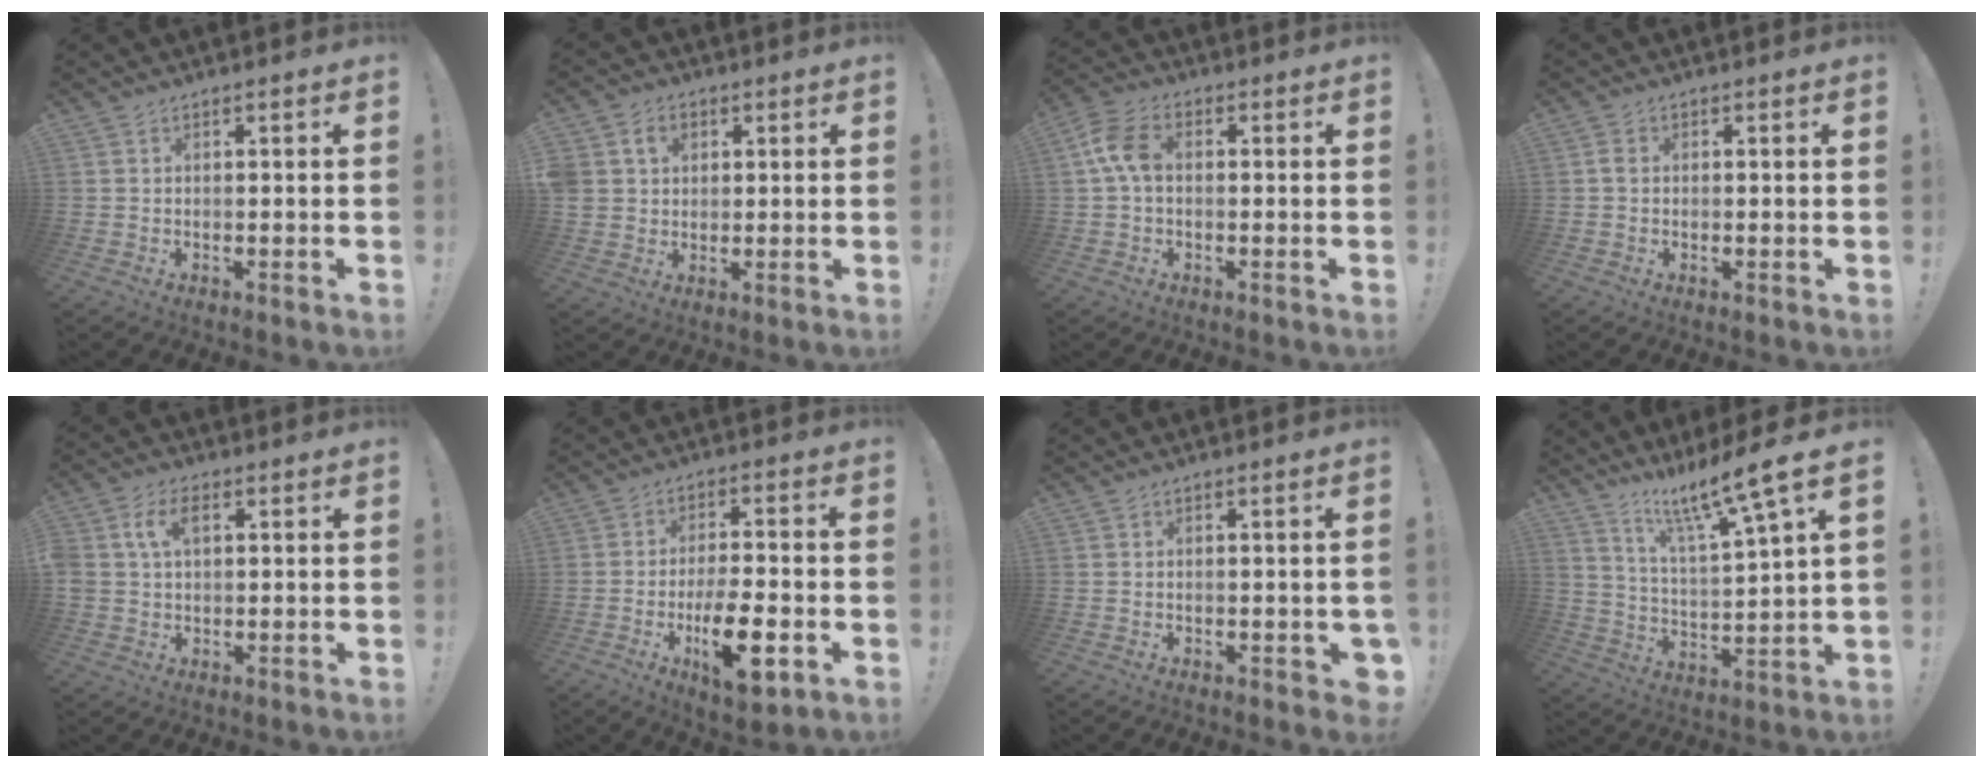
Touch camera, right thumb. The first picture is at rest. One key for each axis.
{"total": 6.9, "fx": 2.4, "fy": 5.8, "fz": 2.9, "tx": -0.056, "ty": 0.000, "tz": 0.046}
{"total": 7.5, "fx": 0.3, "fy": 4.8, "fz": 5.7, "tx": -0.124, "ty": 0.014, "tz": 0.008}
{"total": 1.6, "fx": 0.0, "fy": 1.3, "fz": 0.8, "tx": -0.012, "ty": 0.004, "tz": 0.001}
{"total": 6.8, "fx": 1.9, "fy": 4.5, "fz": 4.8, "tx": -0.098, "ty": 0.012, "tz": 0.035}
{"total": 12.8, "fx": -4.9, "fy": 4.1, "fz": 11.1, "tx": -0.180, "ty": 0.008, "tz": -0.079}
{"total": 1.5, "fx": -0.2, "fy": 1.2, "fz": 0.9, "tx": -0.008, "ty": 0.002, "tz": -0.002}
{"total": 13.2, "fx": 9.9, "fy": -0.2, "fz": 8.8, "tx": -0.156, "ty": -0.069, "tz": 0.150}